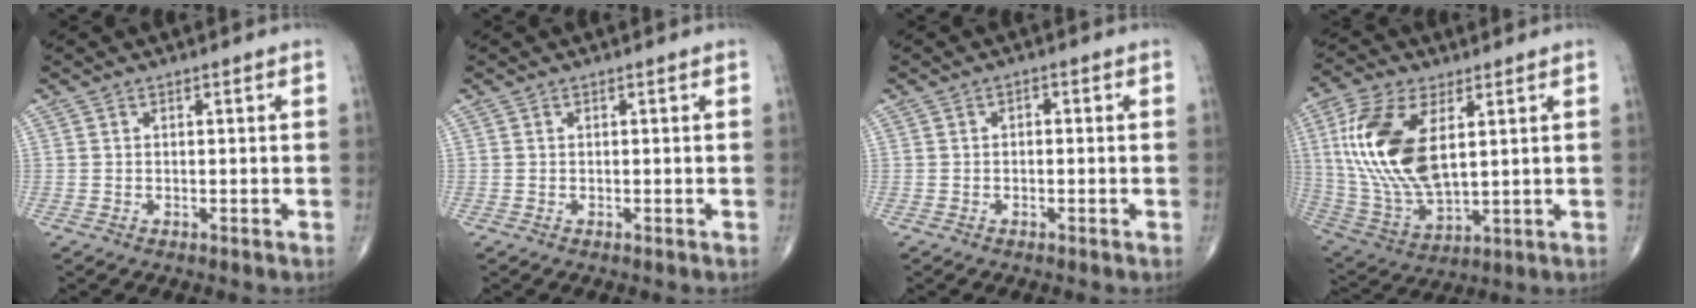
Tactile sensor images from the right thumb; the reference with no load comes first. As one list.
[{"total": 0.0}, {"total": 1.0, "force": [-0.1, 0.7, 0.7], "torque": [-0.006, 0.004, -0.005]}, {"total": 18.9, "force": [4.5, 9.5, 15.8], "torque": [-0.330, -0.019, 0.092]}]